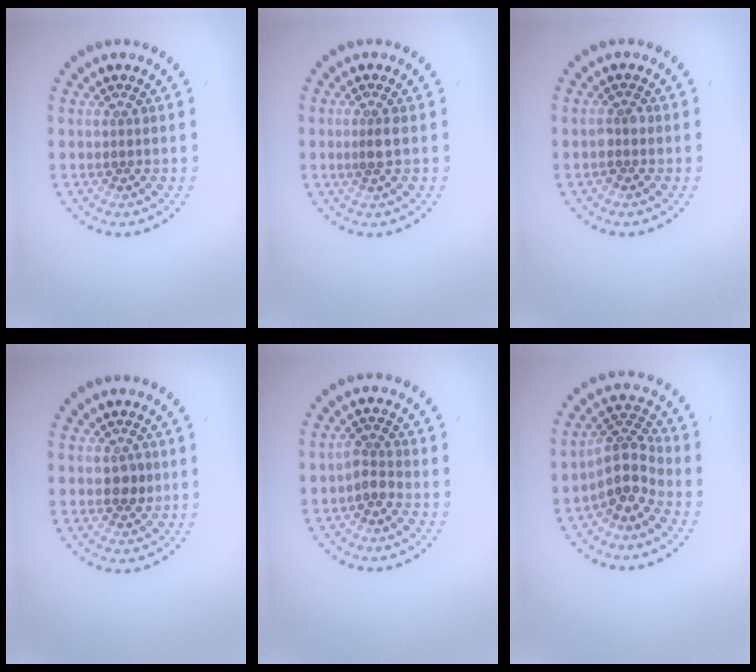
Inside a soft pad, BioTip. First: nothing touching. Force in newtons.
{"total": 1.7, "press": 1.4, "slide": 0.9}
{"total": 1.4, "press": 1.2, "slide": 0.7}
{"total": 1.6, "press": 1.6, "slide": 0.4}
{"total": 1.6, "press": 1.4, "slide": 0.8}
{"total": 3.7, "press": 2.9, "slide": 2.2}